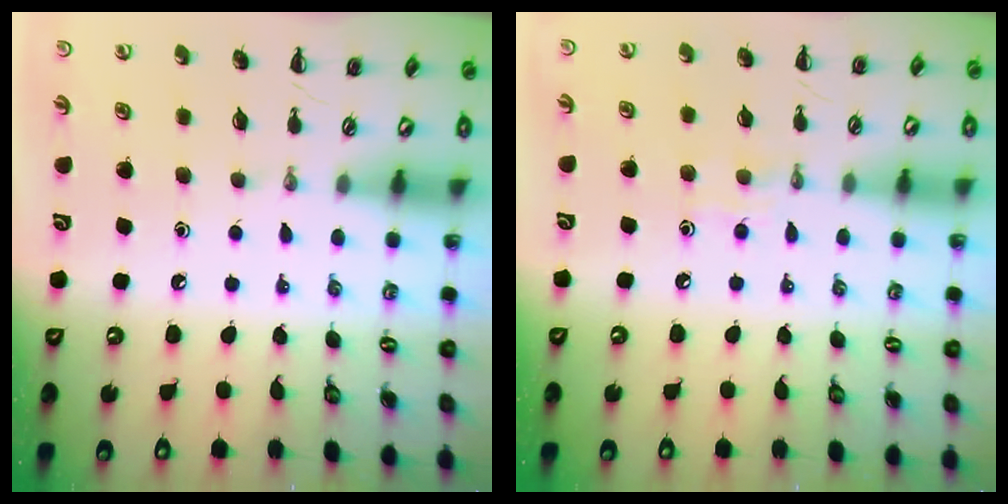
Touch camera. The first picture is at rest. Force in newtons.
{"total": 4.3, "press": 4.1, "slide": 1.2}